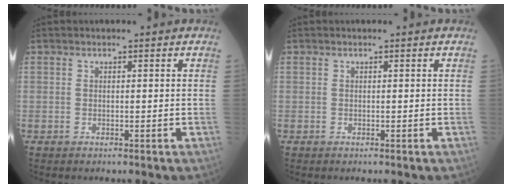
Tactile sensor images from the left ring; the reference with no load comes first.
{"total": 0.0}